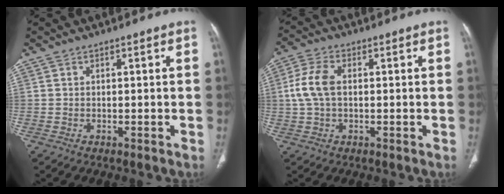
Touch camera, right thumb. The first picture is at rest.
{"total": 6.9, "force": [0.5, 4.0, 5.6], "torque": [-0.129, 0.016, 0.007]}